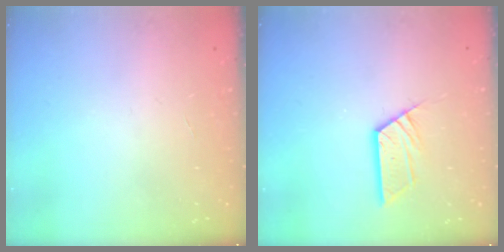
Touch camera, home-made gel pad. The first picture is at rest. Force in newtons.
{"total": 8.4, "press": 8.3, "slide": 0.4}